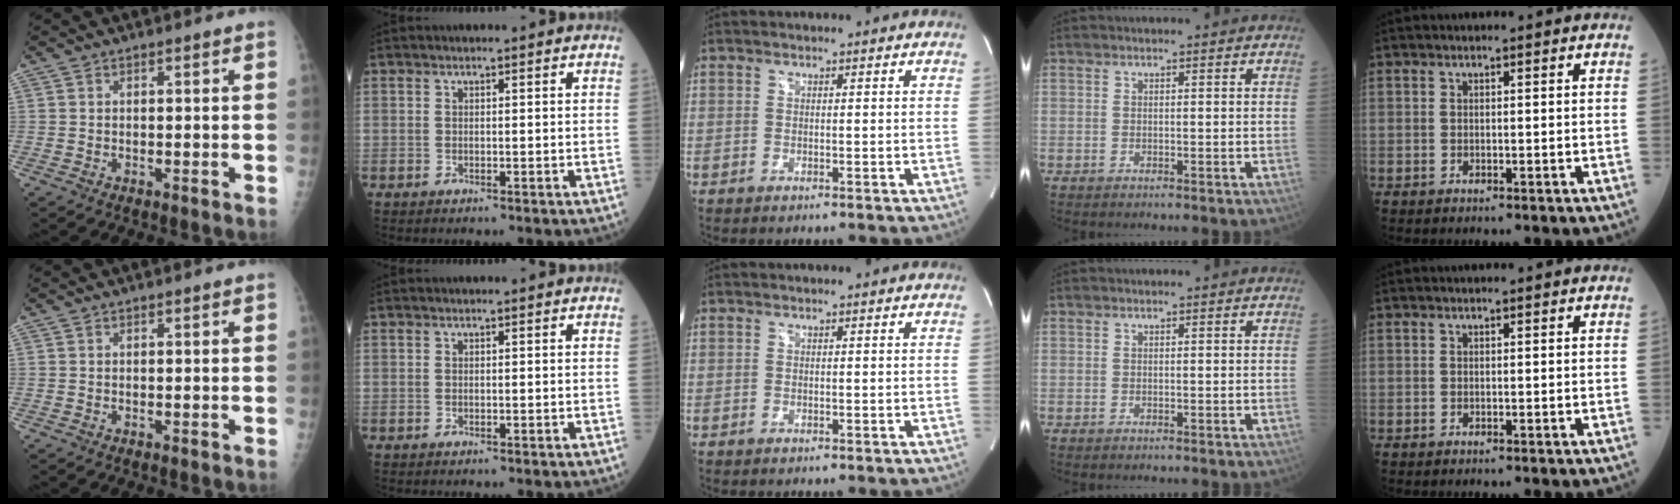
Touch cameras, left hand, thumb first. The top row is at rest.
{}